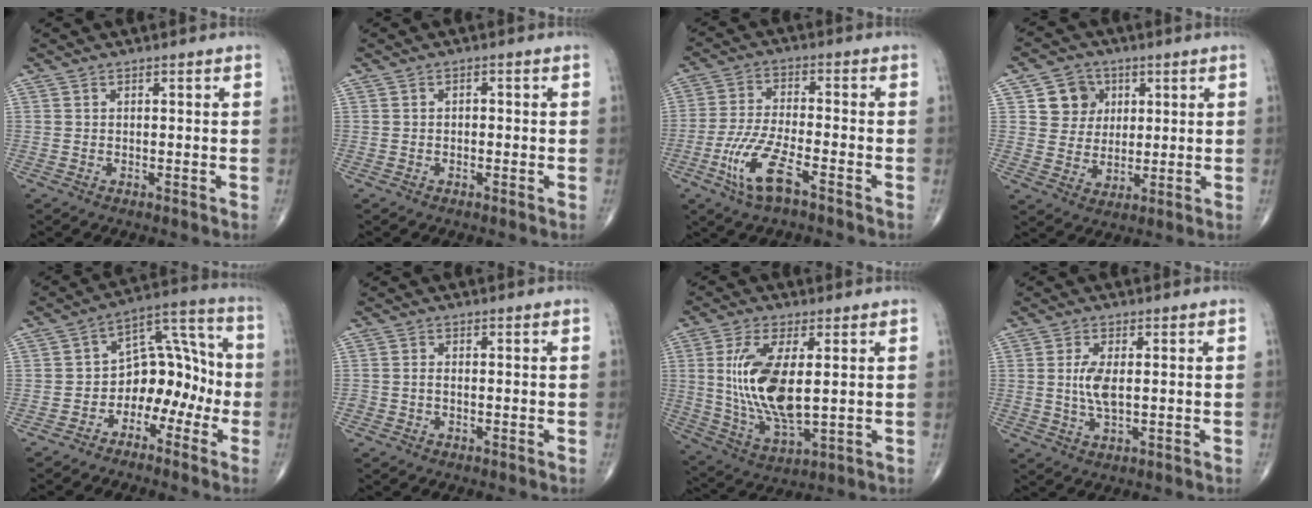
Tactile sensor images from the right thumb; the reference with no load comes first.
{"total": 0.9, "force": [-0.2, 0.7, 0.6], "torque": [-0.003, 0.004, -0.006]}
{"total": 9.8, "force": [-5.1, 2.8, 7.9], "torque": [-0.177, 0.017, -0.096]}
{"total": 8.2, "force": [2.6, 7.3, 2.4], "torque": [-0.005, -0.006, 0.047]}
{"total": 11.6, "force": [-3.9, 8.1, 7.4], "torque": [-0.059, 0.075, -0.071]}
{"total": 1.1, "force": [-0.3, 0.8, 0.7], "torque": [-0.012, 0.003, -0.006]}
{"total": 15.0, "force": [1.8, 6.1, 13.5], "torque": [-0.275, -0.021, 0.046]}
{"total": 5.0, "force": [0.4, 2.0, 4.5], "torque": [-0.096, -0.006, 0.009]}